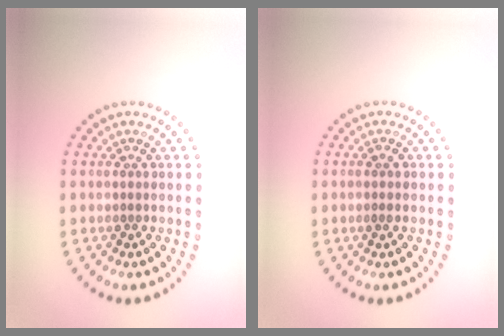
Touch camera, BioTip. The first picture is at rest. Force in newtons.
{"total": 0.8, "press": 0.8, "slide": 0.2}